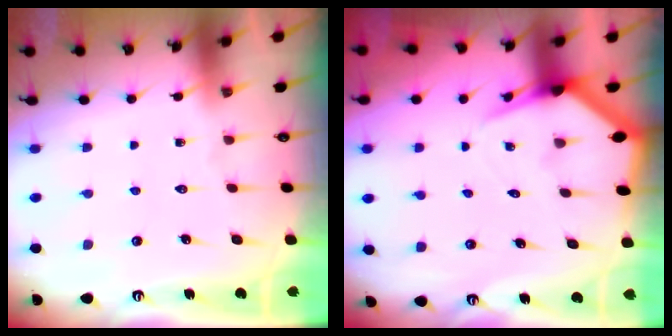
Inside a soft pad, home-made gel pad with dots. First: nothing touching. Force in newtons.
{"total": 4.5, "press": 4.5, "slide": 0.6}